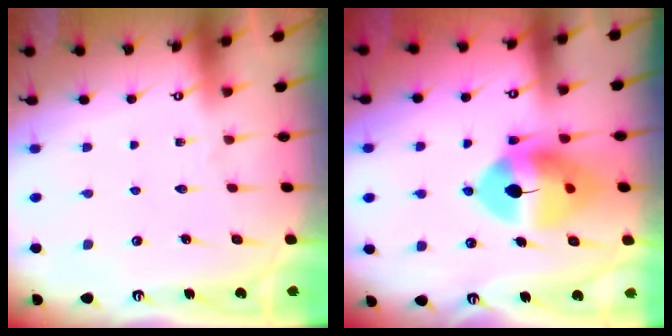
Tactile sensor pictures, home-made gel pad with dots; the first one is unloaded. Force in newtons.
{"total": 13.7, "press": 13.5, "slide": 2.2}